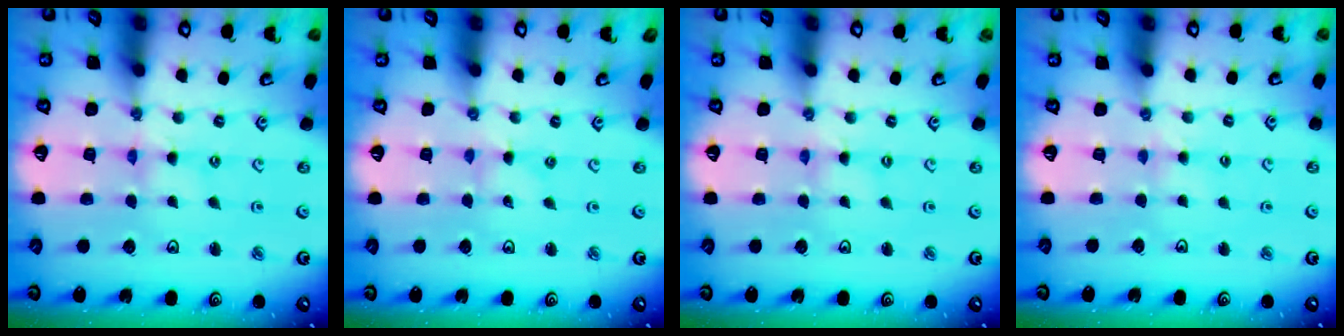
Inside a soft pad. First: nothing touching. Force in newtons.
{"total": 0.0}
{"total": 0.0}
{"total": 3.0, "press": 3.0, "slide": 0.4}